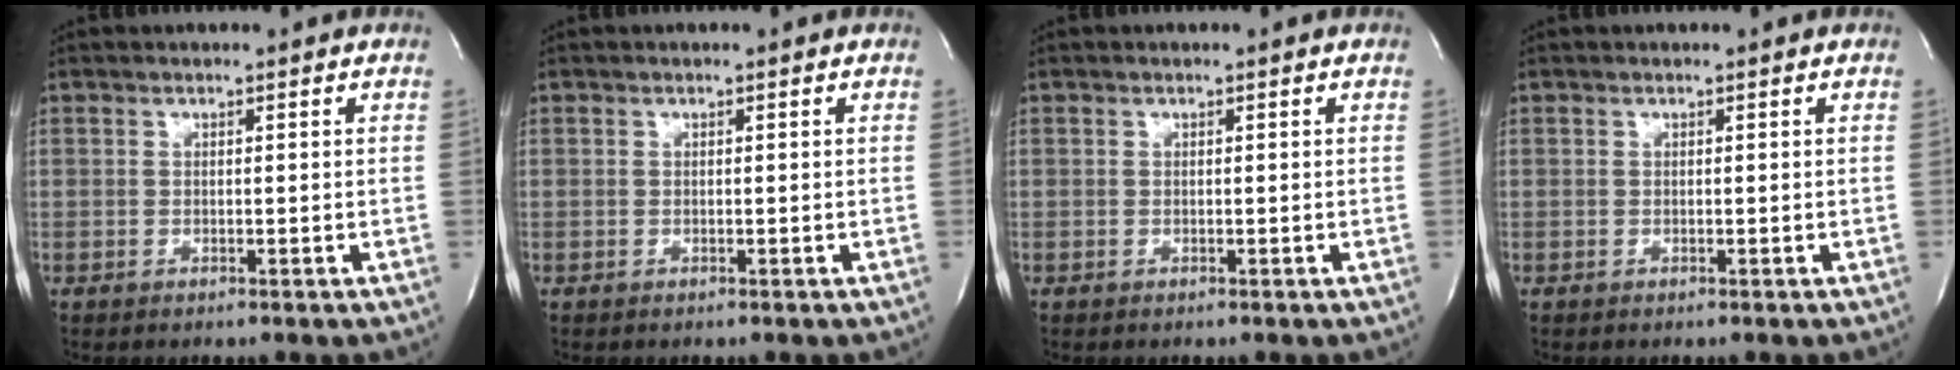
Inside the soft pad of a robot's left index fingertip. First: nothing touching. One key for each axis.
{"total": 0.0}
{"total": 0.0}
{"total": 0.0}